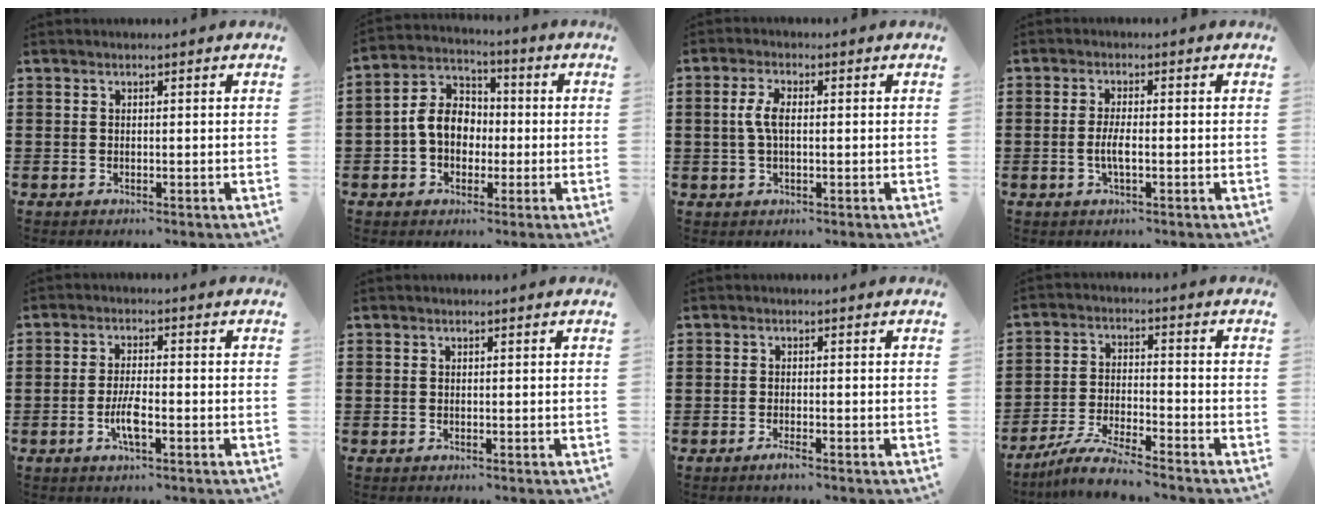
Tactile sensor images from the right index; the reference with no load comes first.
{"total": 7.6, "force": [-0.9, 6.1, 4.6], "torque": [-0.116, 0.014, -0.022]}
{"total": 3.9, "force": [0.1, 1.6, 3.6], "torque": [-0.085, 0.000, -0.005]}
{"total": 3.0, "force": [-0.7, 0.6, 2.8], "torque": [-0.065, -0.006, -0.017]}
{"total": 4.3, "force": [-1.6, 1.1, 3.9], "torque": [-0.087, -0.002, -0.035]}
{"total": 0.0}
{"total": 1.5, "force": [-1.1, 0.2, 1.0], "torque": [-0.026, -0.007, -0.021]}
{"total": 6.2, "force": [-5.8, 0.0, 2.1], "torque": [-0.053, -0.007, -0.113]}